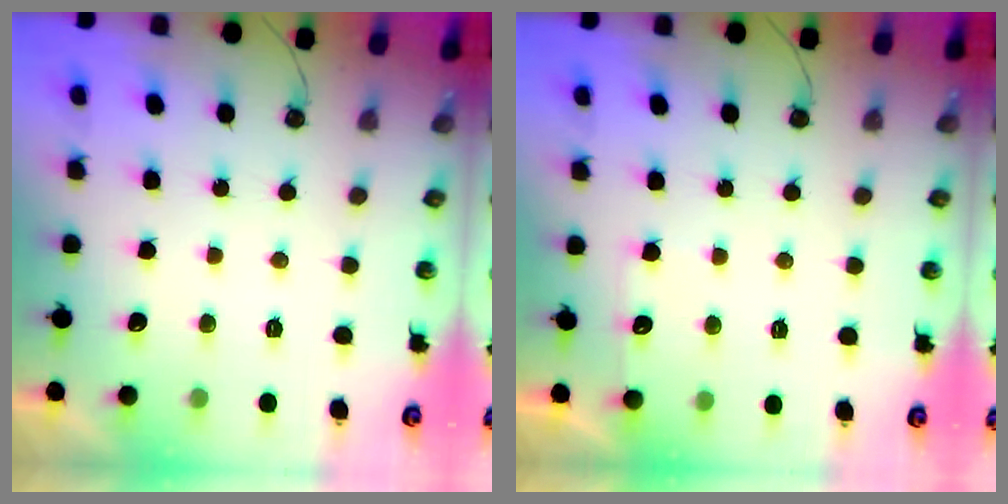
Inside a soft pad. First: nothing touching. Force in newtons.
{"total": 5.9, "press": 5.9, "slide": 0.7}